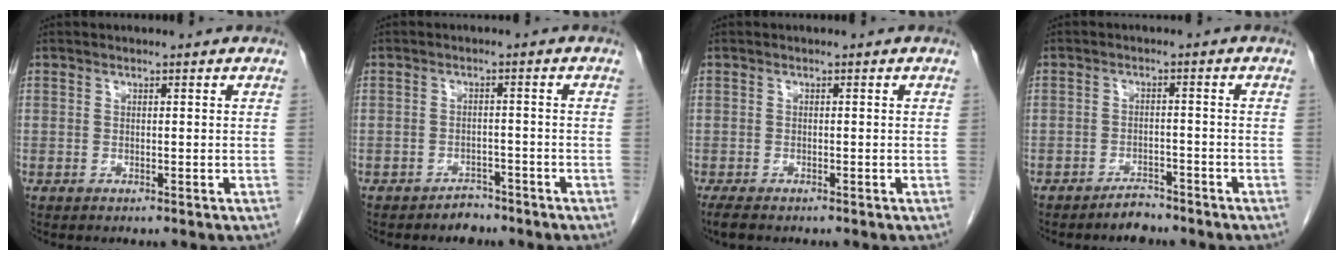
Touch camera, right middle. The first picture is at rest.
{"total": 2.5, "force": [-2.1, 1.3, 0.4], "torque": [-0.013, 0.004, -0.030]}
{"total": 2.4, "force": [-1.9, 0.6, 1.3], "torque": [-0.029, -0.008, -0.028]}
{"total": 3.0, "force": [-2.7, 0.9, 0.9], "torque": [-0.017, 0.000, -0.042]}